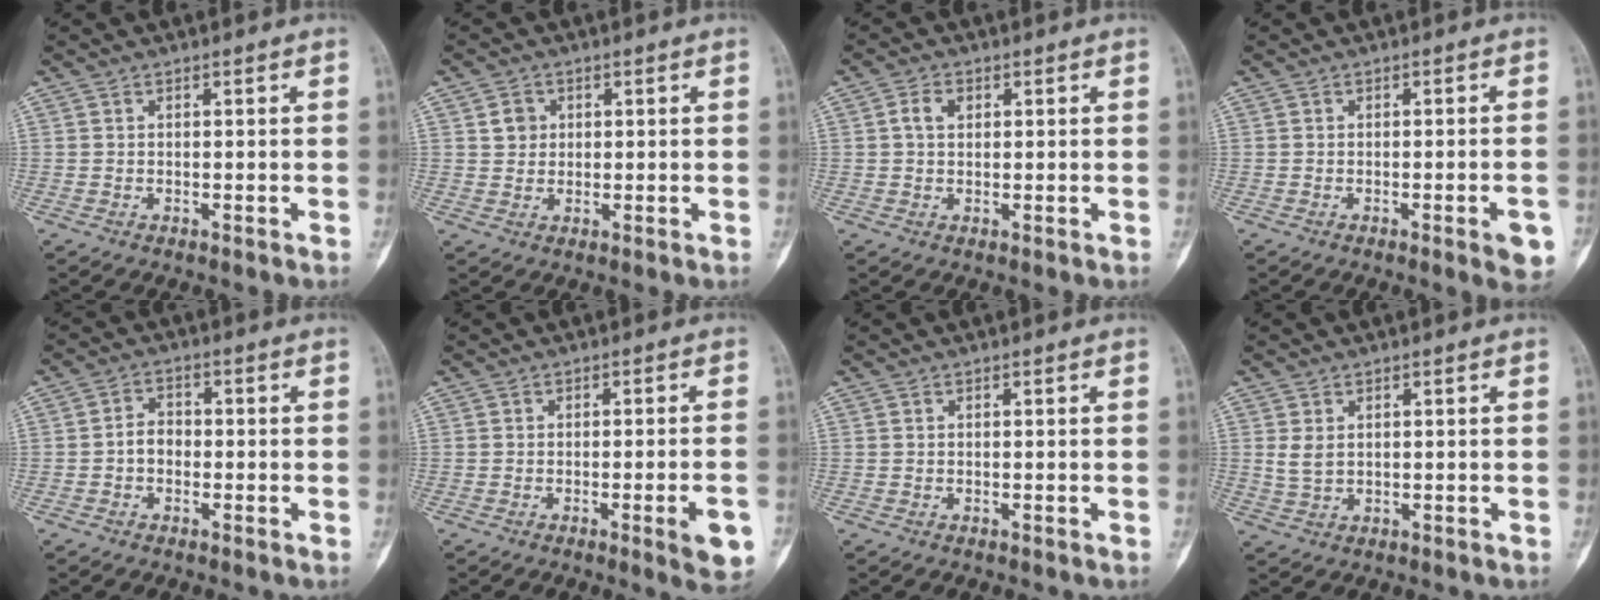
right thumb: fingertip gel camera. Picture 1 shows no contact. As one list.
[{"total": 3.1, "force": [1.0, 2.8, 1.1], "torque": [-0.002, -0.002, 0.016]}, {"total": 2.9, "force": [0.7, 2.0, 1.9], "torque": [-0.034, 0.006, 0.012]}, {"total": 4.9, "force": [-2.0, 1.0, 4.3], "torque": [-0.044, 0.004, -0.022]}, {"total": 3.3, "force": [-0.8, 2.5, 1.9], "torque": [-0.019, 0.017, -0.023]}, {"total": 6.6, "force": [-2.5, 1.1, 6.1], "torque": [-0.070, 0.003, -0.028]}, {"total": 0.0}, {"total": 2.7, "force": [0.8, 1.7, 1.9], "torque": [-0.034, 0.000, 0.023]}]